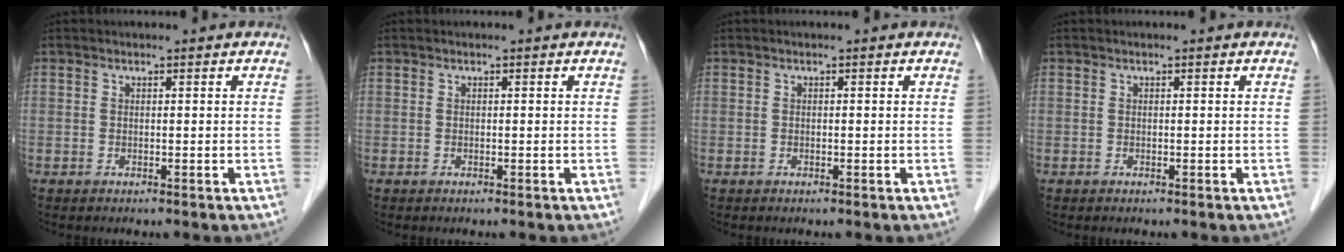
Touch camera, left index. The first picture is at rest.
{"total": 0.0}
{"total": 0.0}
{"total": 0.0}